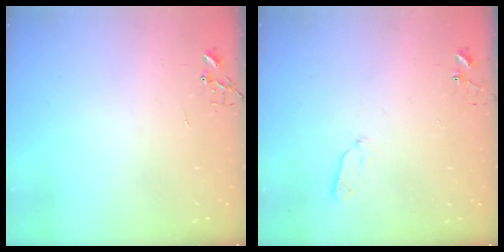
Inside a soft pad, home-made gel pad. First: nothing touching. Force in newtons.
{"total": 5.6, "press": 5.6, "slide": 0.8}